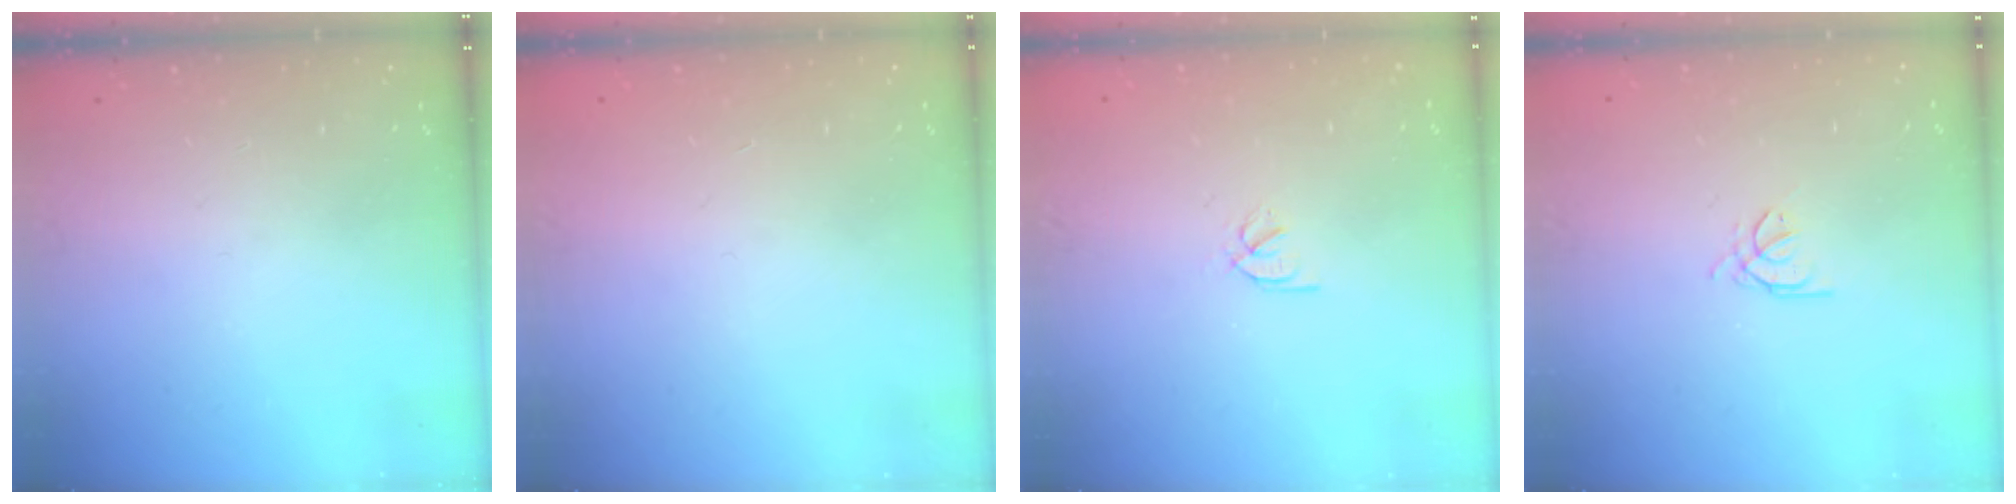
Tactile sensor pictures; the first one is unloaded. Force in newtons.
{"total": 0.8, "press": 0.8, "slide": 0.2}
{"total": 2.1, "press": 2.1, "slide": 0.1}
{"total": 1.4, "press": 1.3, "slide": 0.3}